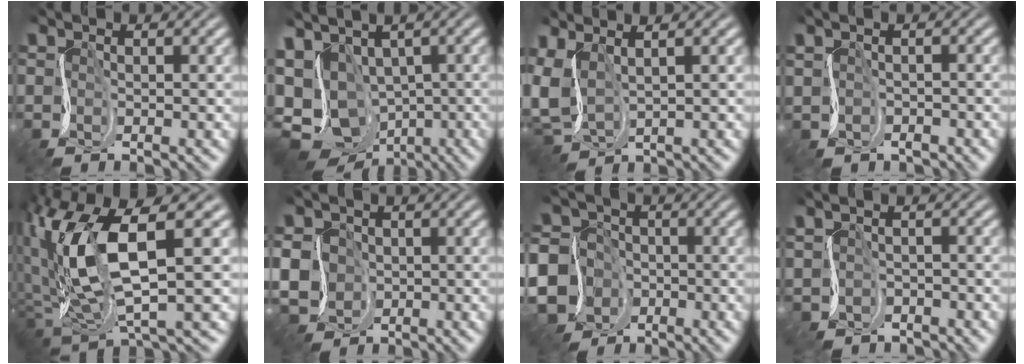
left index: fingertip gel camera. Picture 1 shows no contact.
{"total": 14.6, "force": [-1.4, 11.3, 9.0], "torque": [-0.205, -0.006, -0.005]}
{"total": 5.1, "force": [1.3, 2.2, 4.4], "torque": [-0.118, 0.012, 0.024]}
{"total": 1.9, "force": [-0.7, 1.3, 1.2], "torque": [-0.017, -0.009, -0.009]}
{"total": 10.8, "force": [1.8, 3.7, 10.0], "torque": [-0.197, 0.003, 0.032]}
{"total": 7.1, "force": [-1.3, 6.3, 3.0], "torque": [-0.073, -0.002, -0.058]}
{"total": 15.3, "force": [-6.2, 13.4, 4.1], "torque": [-0.116, -0.027, -0.146]}
{"total": 2.4, "force": [-1.4, 1.5, 1.4], "torque": [-0.025, -0.012, -0.026]}